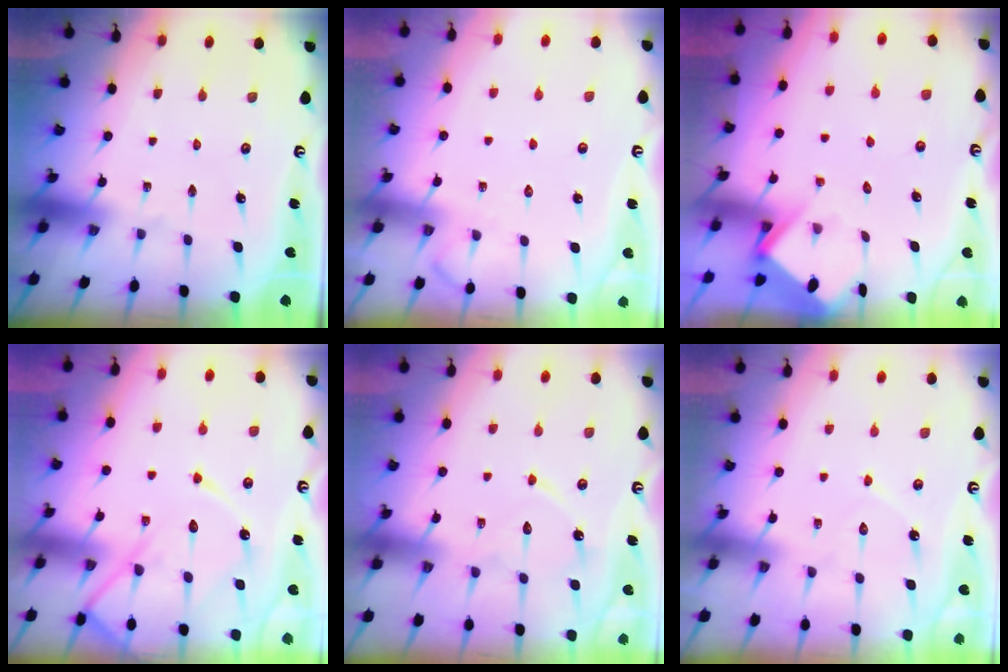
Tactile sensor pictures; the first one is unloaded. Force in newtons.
{"total": 5.3, "press": 5.3, "slide": 0.7}
{"total": 3.9, "press": 3.9, "slide": 0.4}
{"total": 12.5, "press": 12.5, "slide": 0.8}
{"total": 9.6, "press": 9.6, "slide": 0.8}
{"total": 7.0, "press": 7.0, "slide": 0.4}